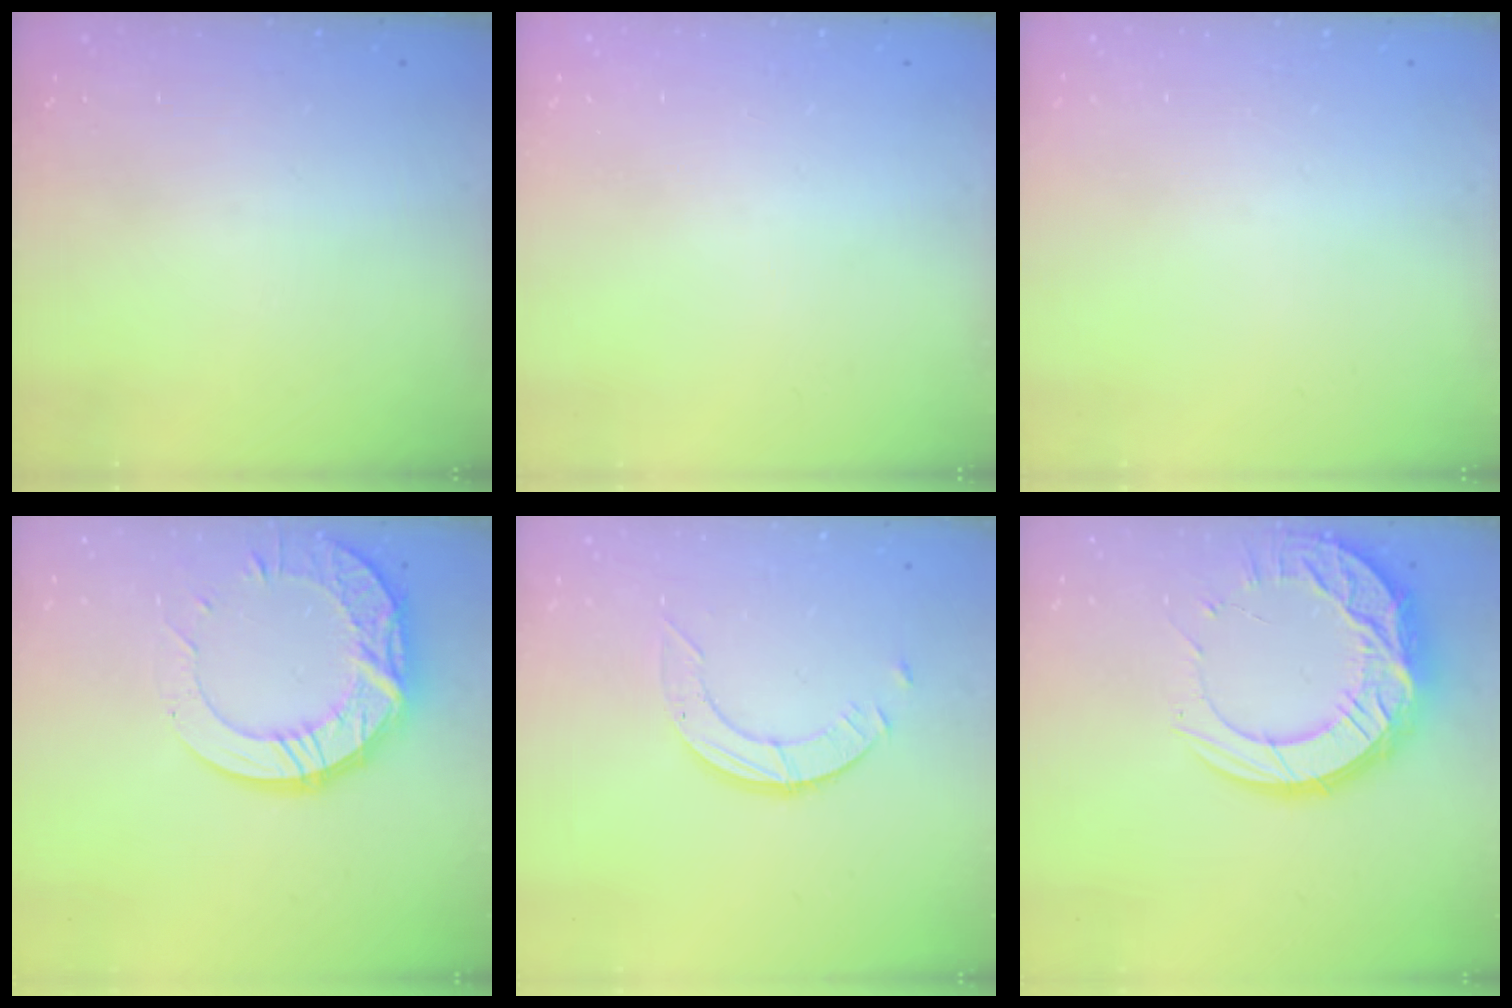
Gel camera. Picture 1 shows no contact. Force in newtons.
{"total": 0.0}
{"total": 0.0}
{"total": 15.6, "press": 15.6, "slide": 1.1}
{"total": 3.9, "press": 3.9, "slide": 0.3}
{"total": 18.6, "press": 18.6, "slide": 1.4}